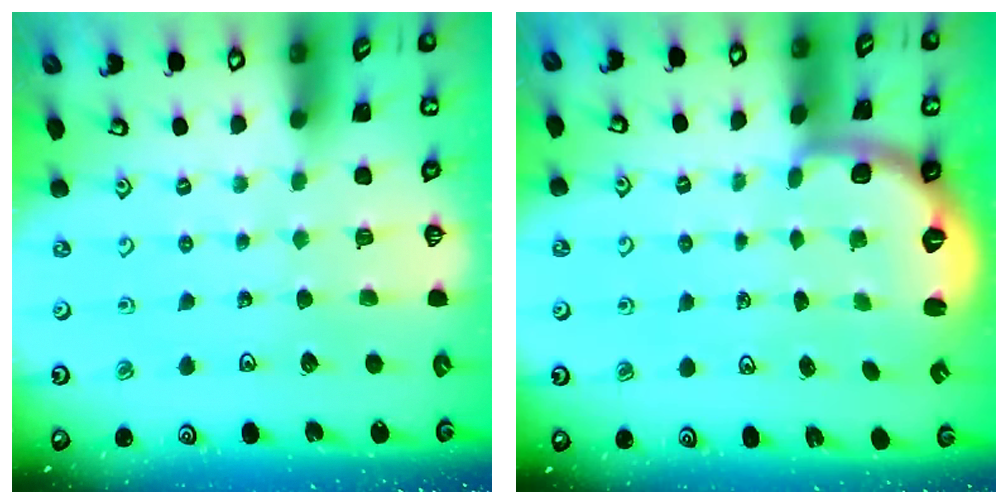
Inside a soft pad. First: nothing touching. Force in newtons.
{"total": 2.7, "press": 1.6, "slide": 2.2}